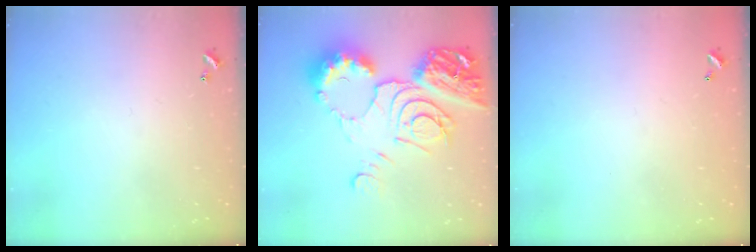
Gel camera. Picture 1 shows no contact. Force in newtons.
{"total": 19.5, "press": 19.4, "slide": 2.4}
{"total": 2.9, "press": 2.9, "slide": 0.1}